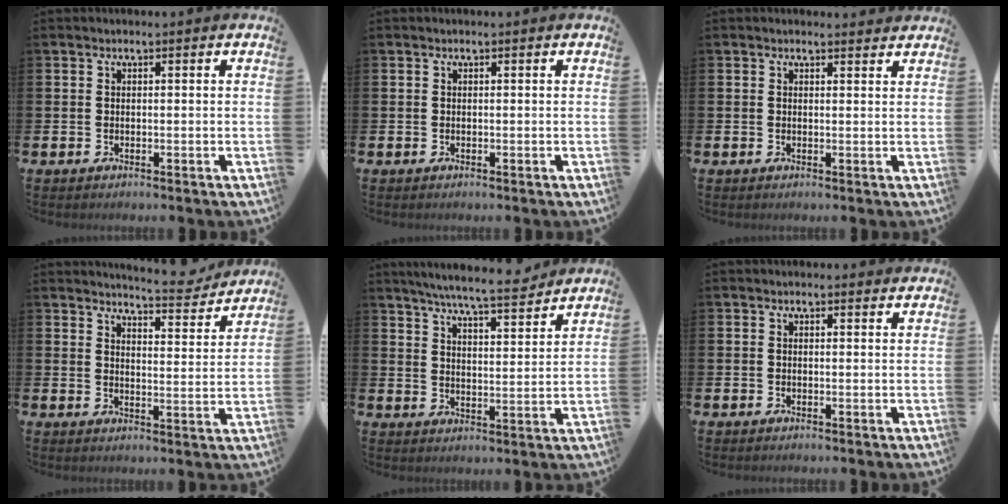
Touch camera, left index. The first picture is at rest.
{"total": 0.0}
{"total": 1.1, "force": [1.1, 0.3, 0.0], "torque": [0.007, -0.002, 0.018]}
{"total": 5.7, "force": [5.6, 0.4, 1.2], "torque": [-0.021, -0.040, 0.094]}
{"total": 7.2, "force": [6.8, 0.2, 2.4], "torque": [-0.054, -0.042, 0.116]}
{"total": 0.0}